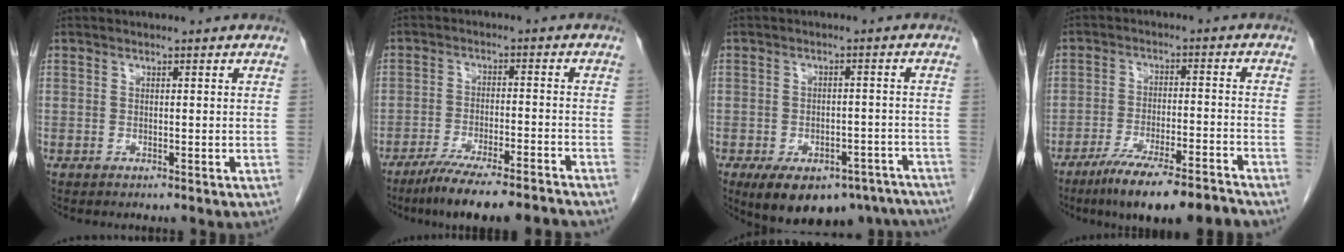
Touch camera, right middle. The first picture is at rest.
{"total": 13.0, "force": [-11.4, 0.4, 6.3], "torque": [-0.090, -0.009, -0.176]}
{"total": 16.6, "force": [-12.0, 8.5, 7.8], "torque": [-0.112, 0.007, -0.144]}
{"total": 13.1, "force": [-10.8, 1.0, 7.5], "torque": [-0.117, -0.012, -0.173]}